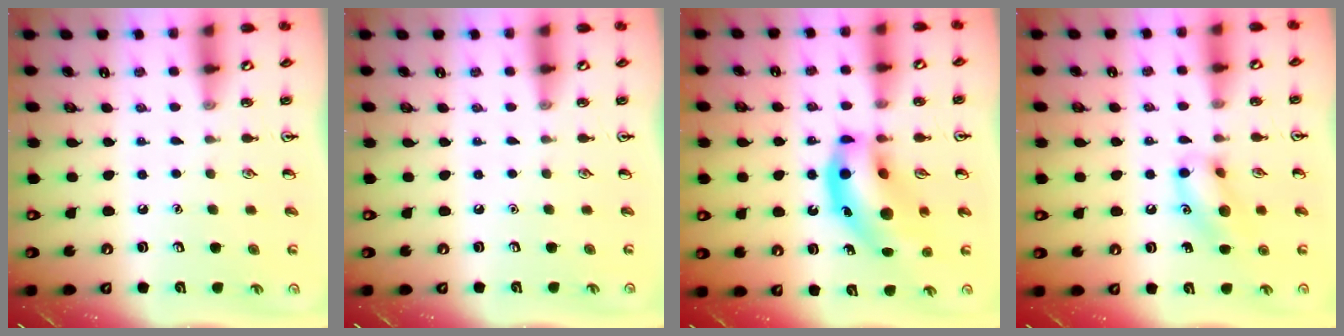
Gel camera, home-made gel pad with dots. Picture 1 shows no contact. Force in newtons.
{"total": 0.0}
{"total": 16.5, "press": 15.8, "slide": 4.8}
{"total": 11.6, "press": 11.5, "slide": 1.6}